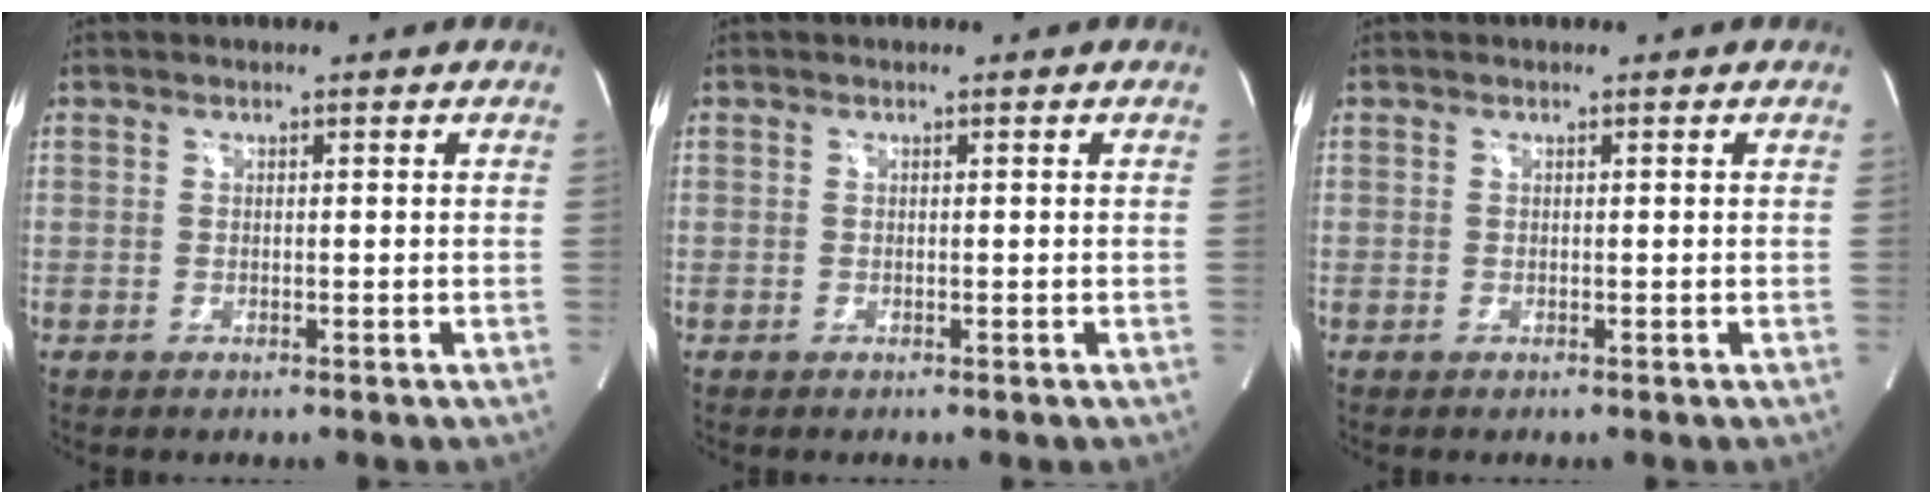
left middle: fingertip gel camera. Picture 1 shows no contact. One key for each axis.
{"total": 0.0}
{"total": 0.0}